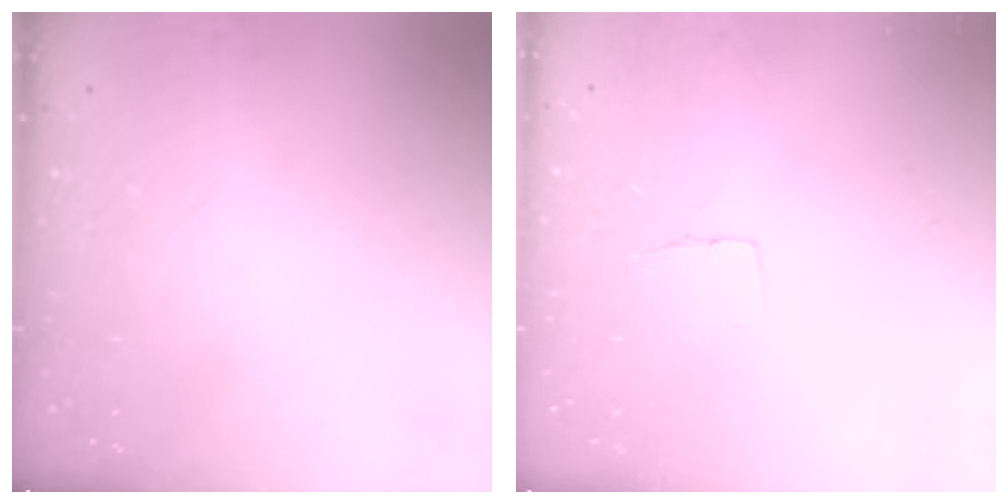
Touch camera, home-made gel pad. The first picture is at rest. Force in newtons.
{"total": 3.9, "press": 3.9, "slide": 0.3}